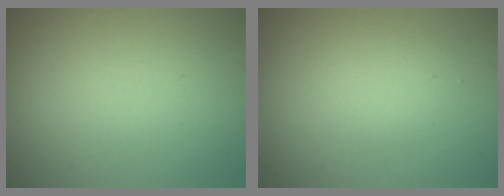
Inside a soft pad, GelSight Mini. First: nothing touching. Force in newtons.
{"total": 2.2, "press": 2.2, "slide": 0.2}